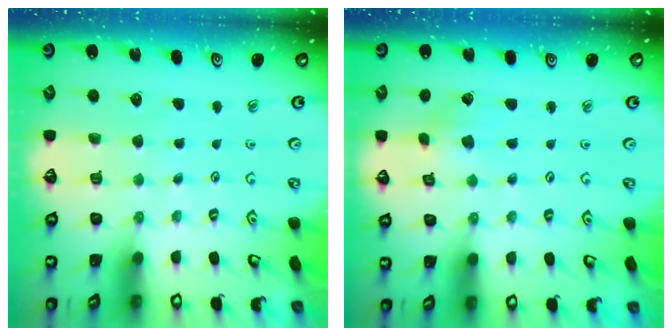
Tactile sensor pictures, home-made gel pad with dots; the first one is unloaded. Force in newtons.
{"total": 1.2, "press": 1.2, "slide": 0.1}